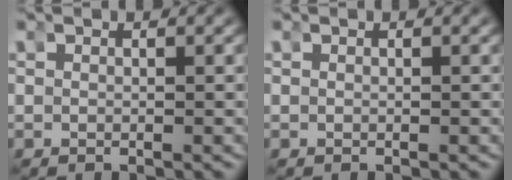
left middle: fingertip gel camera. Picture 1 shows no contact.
{"total": 0.0}